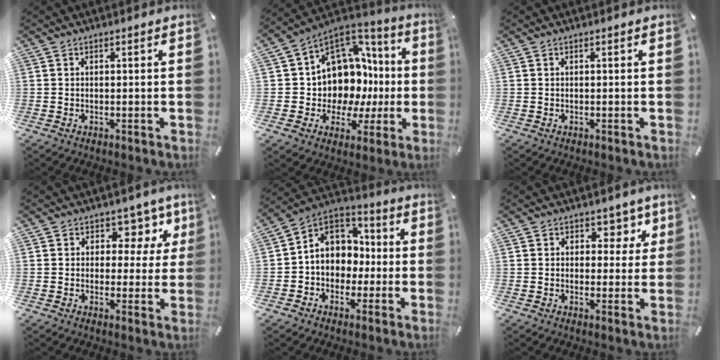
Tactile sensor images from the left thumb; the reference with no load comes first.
{"total": 11.9, "force": [2.0, 10.8, 4.4], "torque": [-0.060, -0.061, 0.054]}
{"total": 0.0}
{"total": 8.2, "force": [3.3, 6.2, 4.2], "torque": [-0.040, -0.028, 0.052]}
{"total": 9.9, "force": [0.4, 9.2, 3.6], "torque": [-0.087, 0.005, 0.011]}
{"total": 5.6, "force": [2.2, 4.5, 2.5], "torque": [-0.005, -0.012, 0.029]}